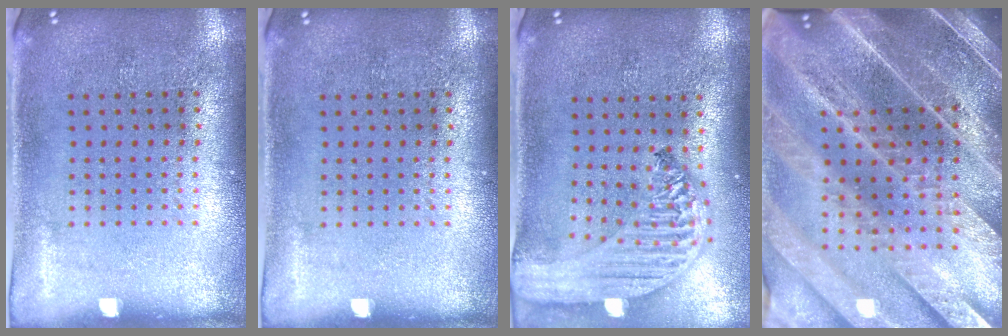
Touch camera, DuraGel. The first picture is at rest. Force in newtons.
{"total": 0.0}
{"total": 3.1, "press": 2.4, "slide": 1.9}
{"total": 5.5, "press": 4.7, "slide": 2.8}